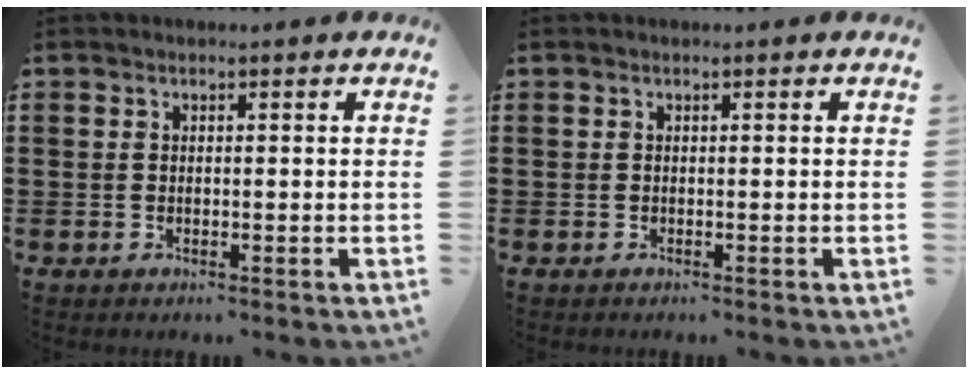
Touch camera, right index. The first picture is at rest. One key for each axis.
{"total": 0.0}